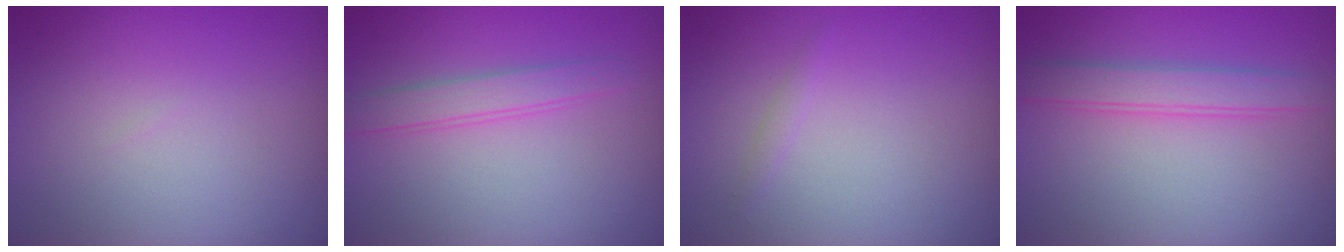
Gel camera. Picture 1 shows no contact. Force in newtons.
{"total": 2.1, "press": 2.1, "slide": 0.1}
{"total": 0.6, "press": 0.6, "slide": 0.0}
{"total": 2.6, "press": 2.6, "slide": 0.1}